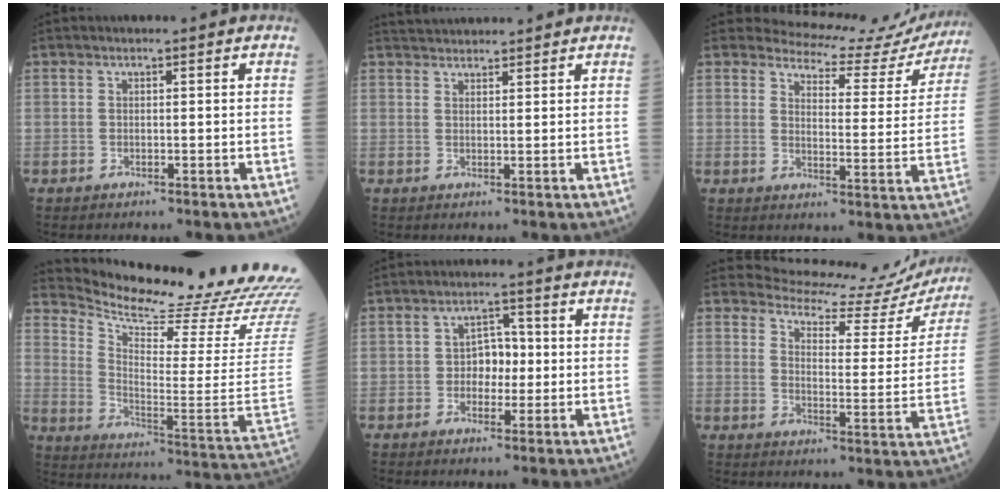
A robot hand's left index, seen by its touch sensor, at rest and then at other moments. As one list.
[{"total": 4.6, "force": [4.5, 0.4, 0.8], "torque": [-0.015, 0.033, 0.072]}, {"total": 13.9, "force": [13.5, 3.3, 0.6], "torque": [0.012, -0.057, 0.135]}, {"total": 27.1, "force": [24.9, 0.5, 10.8], "torque": [-0.183, -0.124, 0.333]}, {"total": 4.2, "force": [-0.6, 2.8, 3.0], "torque": [-0.044, 0.011, -0.014]}, {"total": 15.5, "force": [15.0, 3.6, 1.4], "torque": [-0.003, -0.058, 0.155]}]